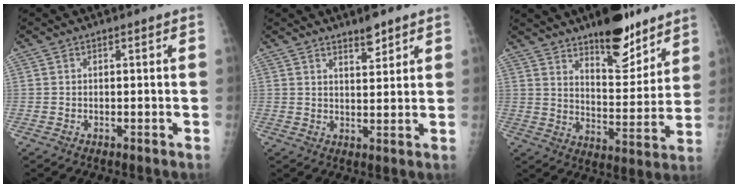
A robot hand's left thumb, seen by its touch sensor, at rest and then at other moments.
{"total": 3.9, "force": [3.1, 1.1, 2.1], "torque": [-0.025, -0.025, 0.050]}
{"total": 15.0, "force": [11.1, 5.4, 8.5], "torque": [-0.084, -0.082, 0.176]}